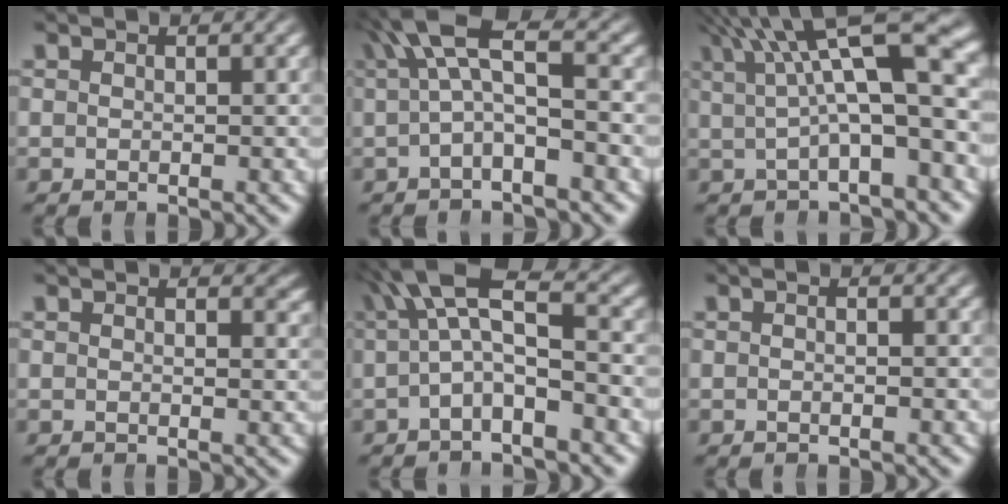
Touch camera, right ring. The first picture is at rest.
{"total": 3.7, "force": [0.8, 0.9, 3.5], "torque": [-0.064, 0.000, 0.012]}
{"total": 8.2, "force": [3.1, 2.3, 7.2], "torque": [-0.077, 0.029, 0.044]}
{"total": 1.2, "force": [0.9, 0.2, 0.7], "torque": [0.000, -0.002, 0.010]}
{"total": 4.5, "force": [0.8, 1.7, 4.1], "torque": [-0.078, -0.001, 0.010]}
{"total": 0.7, "force": [-0.2, -0.3, 0.6], "torque": [-0.004, 0.008, -0.009]}